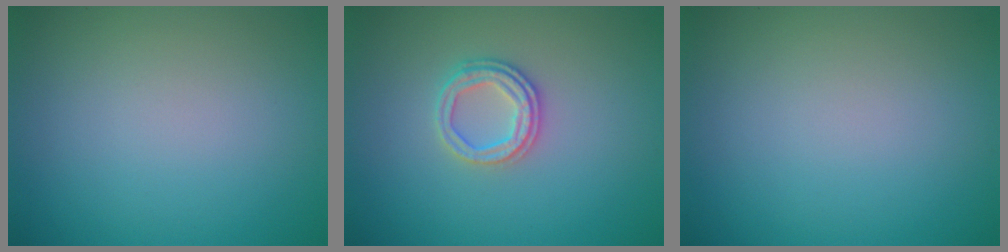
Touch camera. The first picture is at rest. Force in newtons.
{"total": 2.5, "press": 2.4, "slide": 0.8}
{"total": 0.0}